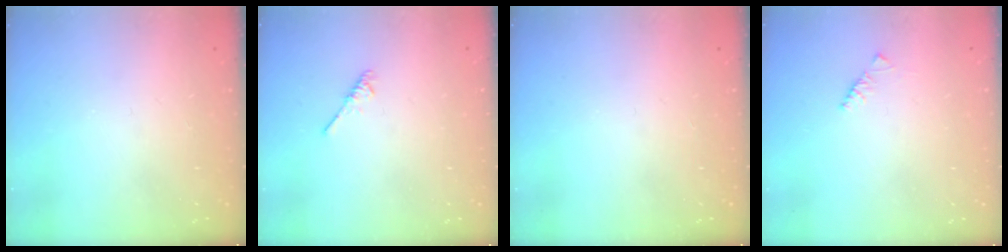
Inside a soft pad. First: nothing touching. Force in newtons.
{"total": 1.9, "press": 1.9, "slide": 0.4}
{"total": 0.0}
{"total": 1.8, "press": 1.7, "slide": 0.6}